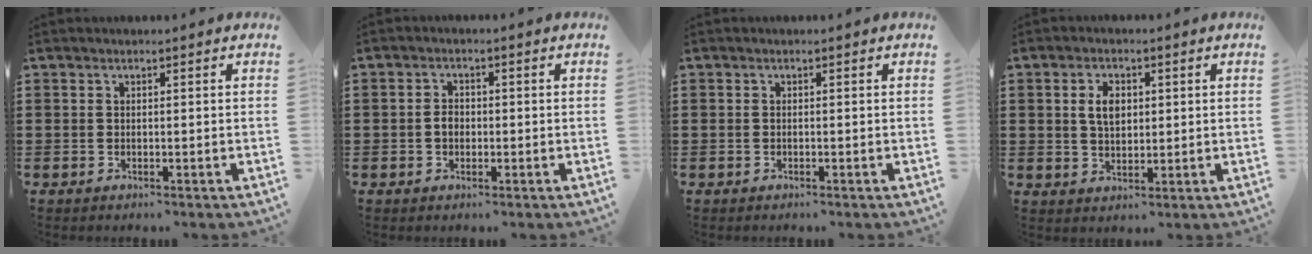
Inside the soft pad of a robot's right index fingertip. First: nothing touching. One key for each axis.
{"total": 2.1, "fx": -0.4, "fy": 1.6, "fz": 1.4, "tx": -0.028, "ty": 0.005, "tz": -0.009}
{"total": 0.0}
{"total": 4.2, "fx": 0.8, "fy": 2.5, "fz": 3.2, "tx": -0.062, "ty": 0.010, "tz": 0.011}